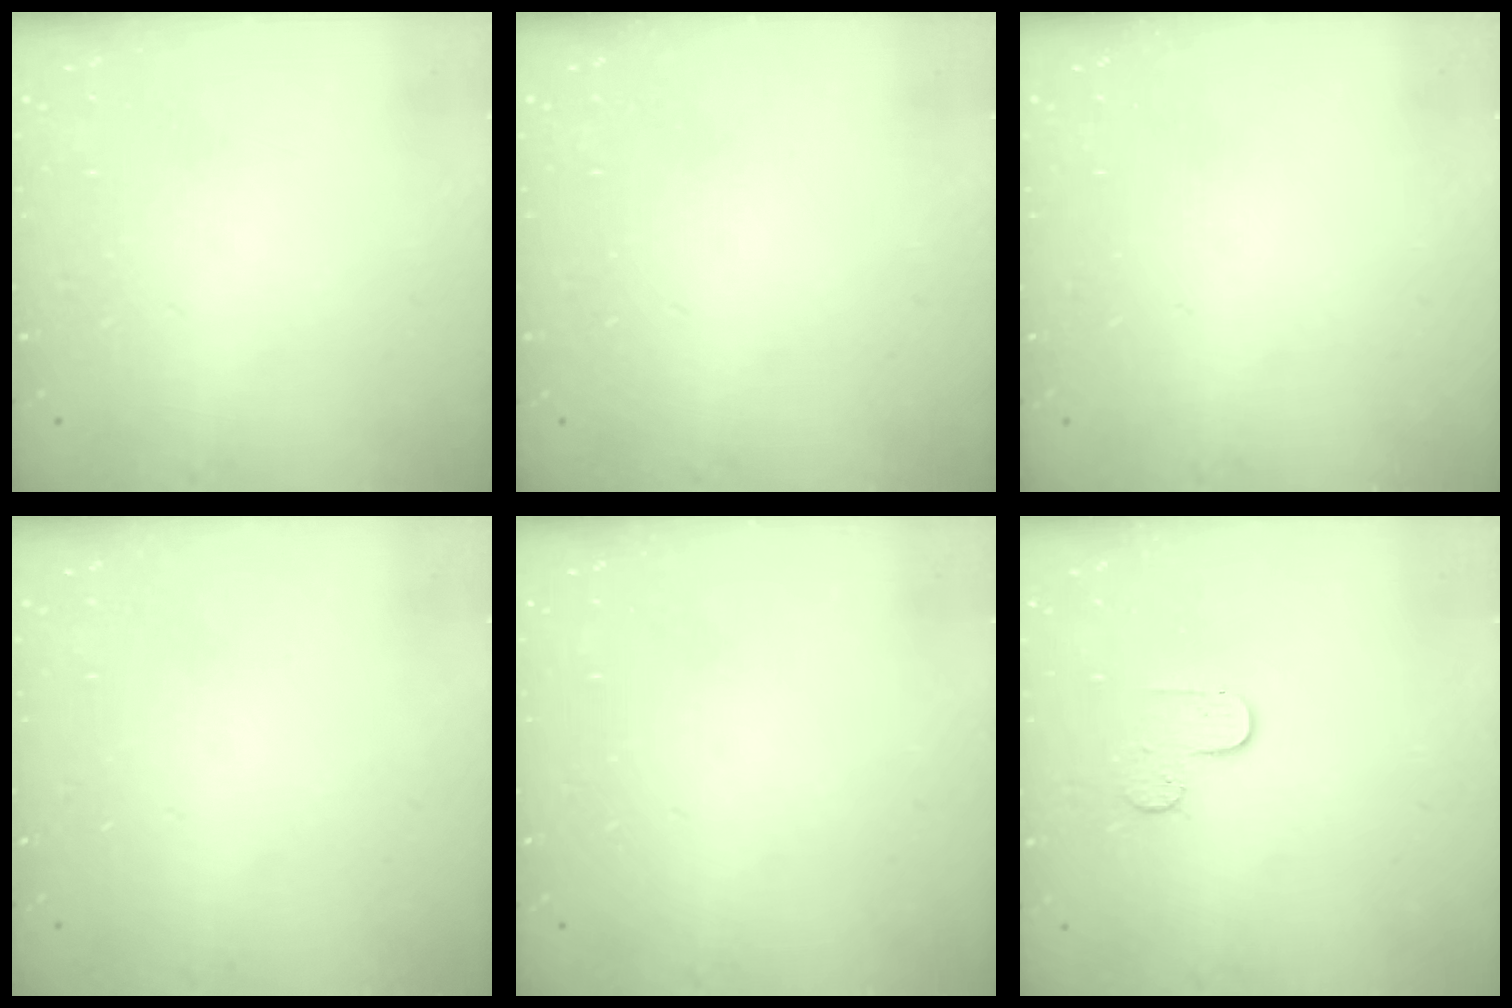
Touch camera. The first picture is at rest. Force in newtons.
{"total": 0.0}
{"total": 0.0}
{"total": 0.0}
{"total": 0.0}
{"total": 4.3, "press": 4.3, "slide": 0.4}